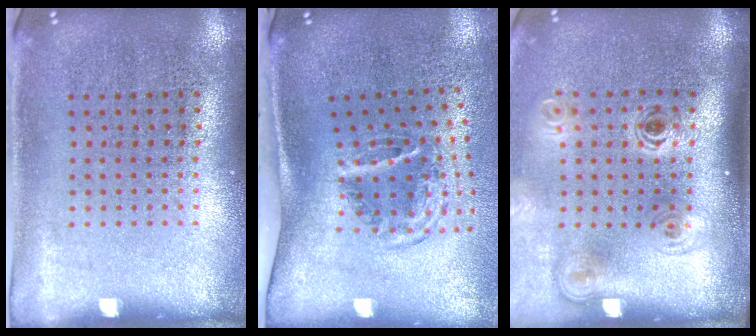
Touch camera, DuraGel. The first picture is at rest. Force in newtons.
{"total": 2.0, "press": 1.2, "slide": 1.6}
{"total": 2.1, "press": 1.4, "slide": 1.5}